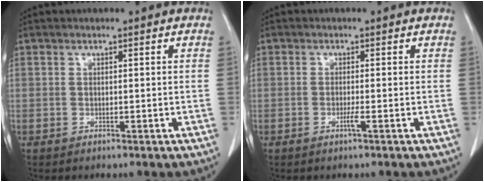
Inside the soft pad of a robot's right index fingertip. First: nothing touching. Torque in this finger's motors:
{"motor_torque": [0.19, 0.08, 0.07, 0.02]}